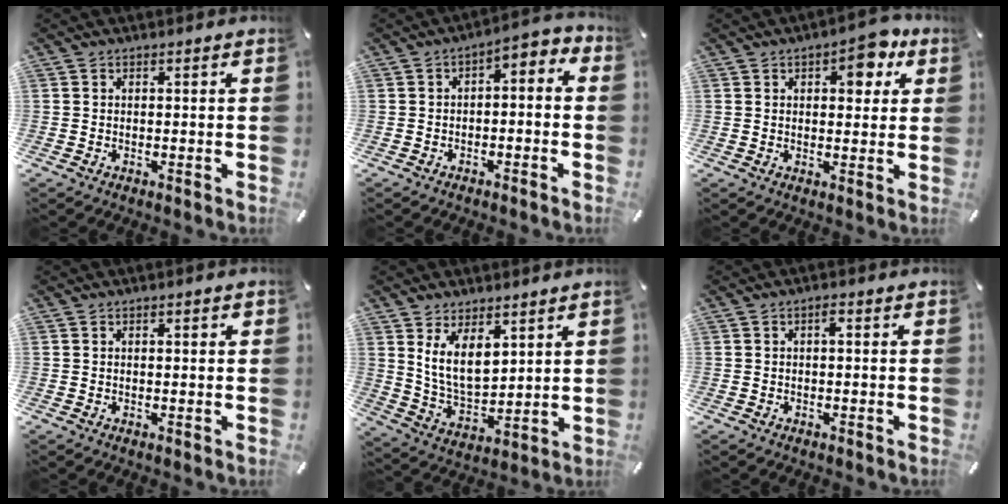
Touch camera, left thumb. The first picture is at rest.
{"total": 3.7, "force": [-2.1, 1.9, 2.5], "torque": [-0.045, 0.010, -0.043]}
{"total": 8.1, "force": [3.4, 4.6, 5.8], "torque": [-0.057, -0.014, 0.048]}
{"total": 1.2, "force": [0.2, 0.3, 1.1], "torque": [-0.021, 0.003, 0.003]}
{"total": 9.8, "force": [5.0, 5.9, 6.1], "torque": [-0.140, -0.026, 0.090]}
{"total": 1.7, "force": [0.1, 0.5, 1.6], "torque": [-0.033, 0.005, 0.000]}